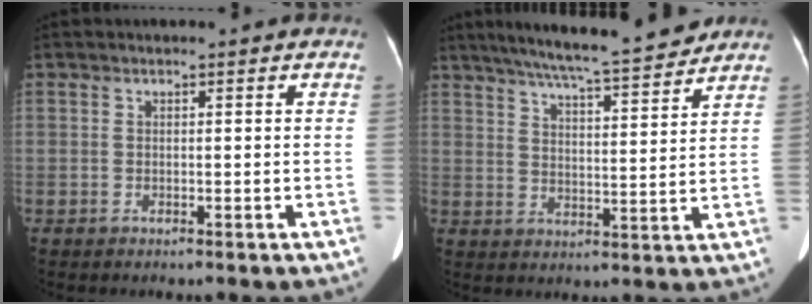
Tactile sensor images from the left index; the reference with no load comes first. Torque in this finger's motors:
{"motor_torque": [0.07, -0.28, 0.00, 0.09]}